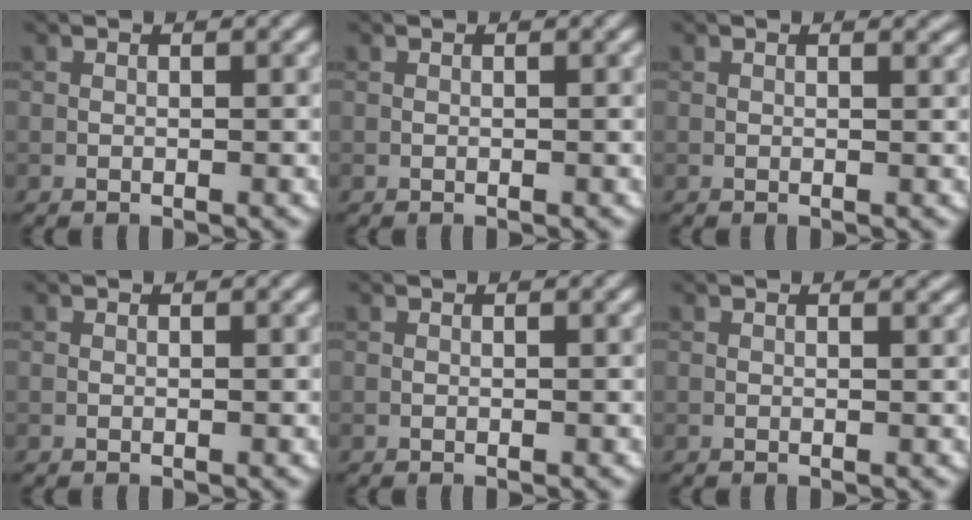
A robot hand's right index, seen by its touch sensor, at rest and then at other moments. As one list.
[{"total": 0.0}, {"total": 0.6, "force": [0.5, 0.1, 0.3], "torque": [-0.002, 0.000, 0.009]}, {"total": 0.0}, {"total": 0.0}, {"total": 0.6, "force": [0.6, 0.1, 0.3], "torque": [-0.002, 0.000, 0.009]}]